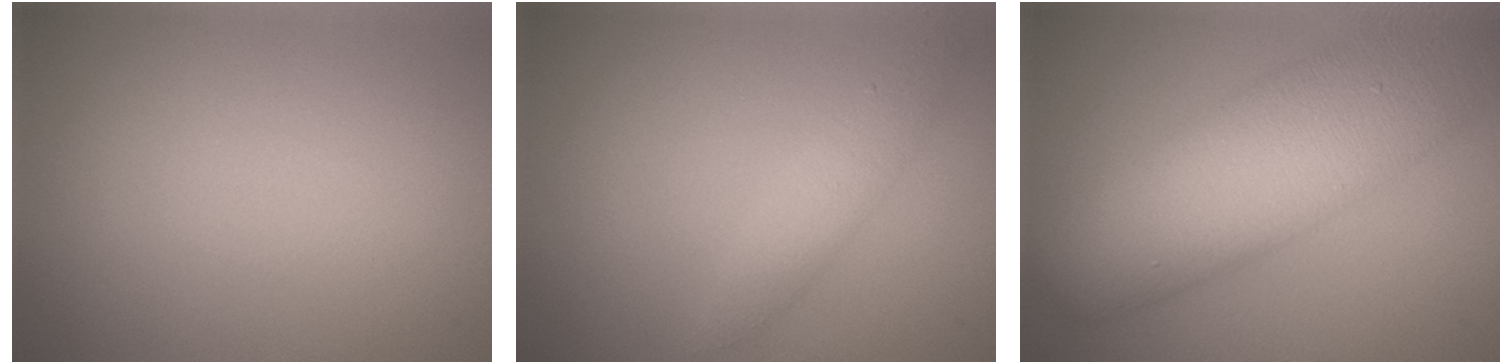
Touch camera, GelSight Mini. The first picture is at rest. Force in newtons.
{"total": 2.1, "press": 2.1, "slide": 0.1}
{"total": 11.7, "press": 11.7, "slide": 0.5}